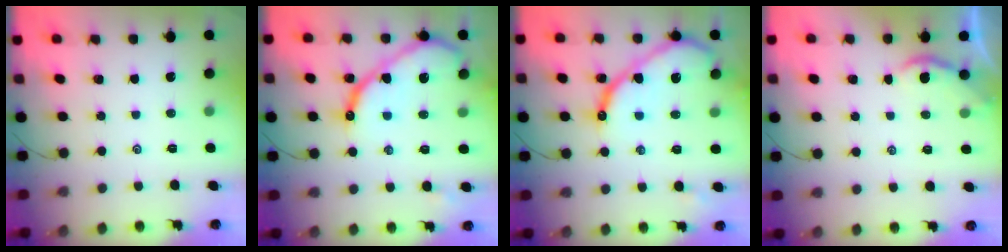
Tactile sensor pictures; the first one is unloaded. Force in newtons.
{"total": 14.0, "press": 14.0, "slide": 0.9}
{"total": 14.0, "press": 14.0, "slide": 0.9}
{"total": 1.7, "press": 1.7, "slide": 0.3}